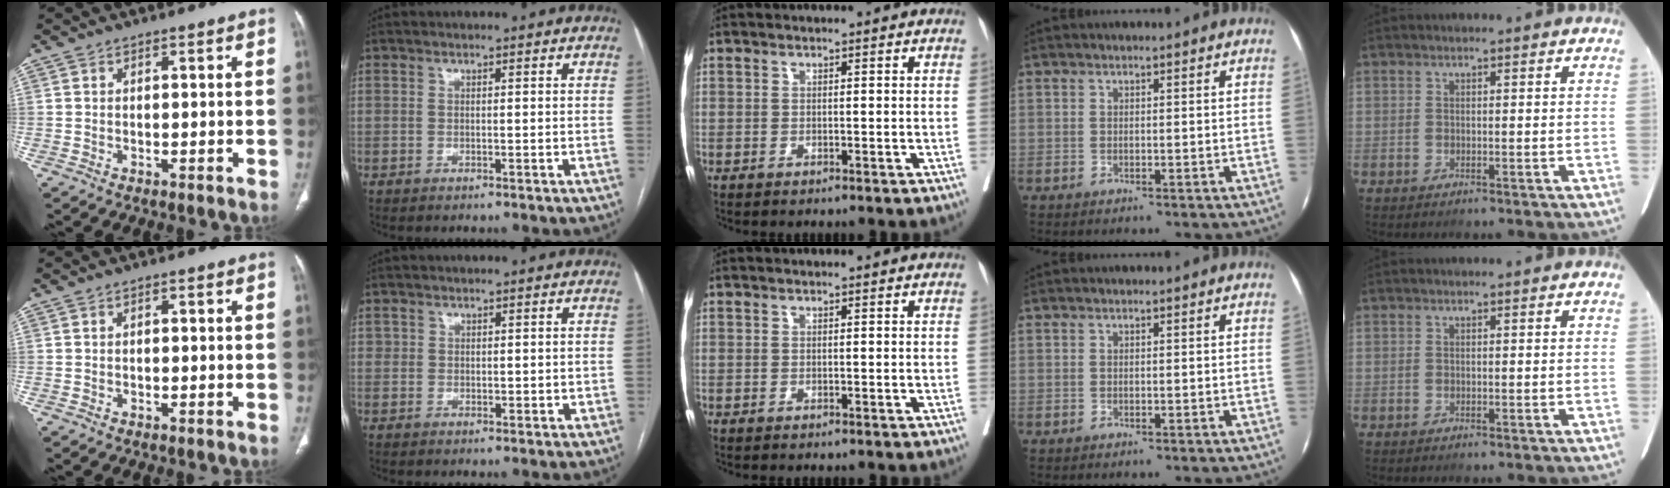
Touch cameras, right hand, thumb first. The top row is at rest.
{"thumb": {"total": 0.6, "force": [0.1, 0.3, 0.5], "torque": [-0.010, 0.001, 0.001]}, "index": {"total": 1.6, "force": [0.6, 1.4, 0.5], "torque": [0.000, -0.002, 0.009]}}